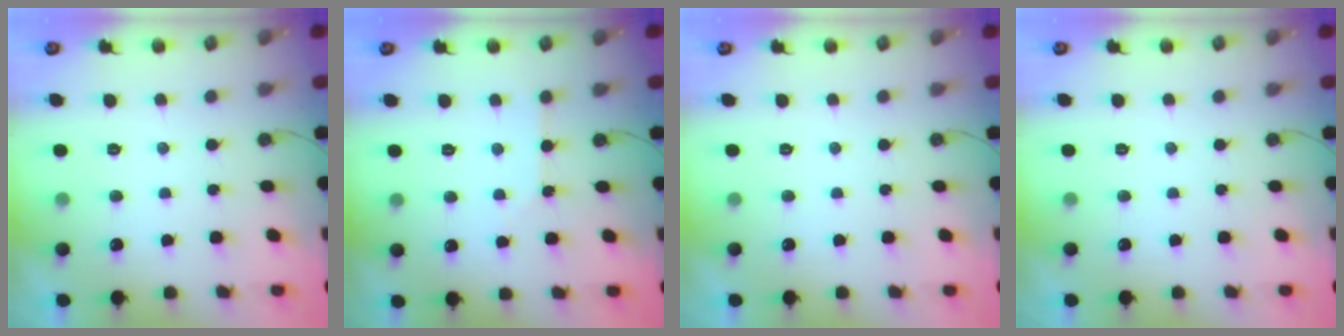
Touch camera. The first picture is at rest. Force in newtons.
{"total": 2.6, "press": 2.6, "slide": 0.5}
{"total": 0.6, "press": 0.1, "slide": 0.5}
{"total": 0.0}